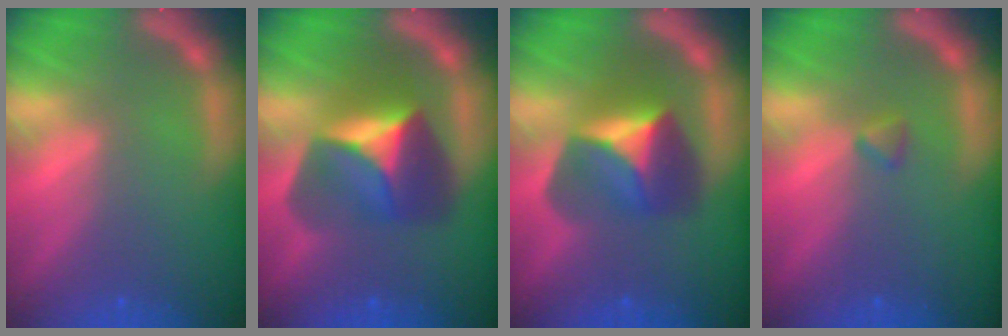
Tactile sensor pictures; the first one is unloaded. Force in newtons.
{"total": 7.4}
{"total": 6.4}
{"total": 0.9}